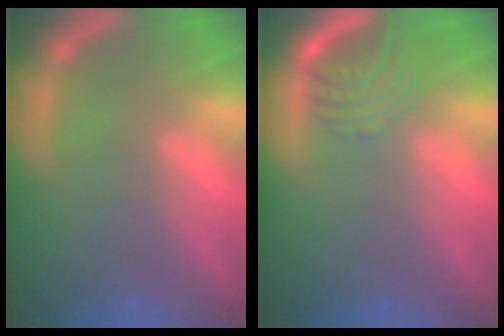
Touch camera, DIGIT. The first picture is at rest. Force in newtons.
{"total": 3.5}